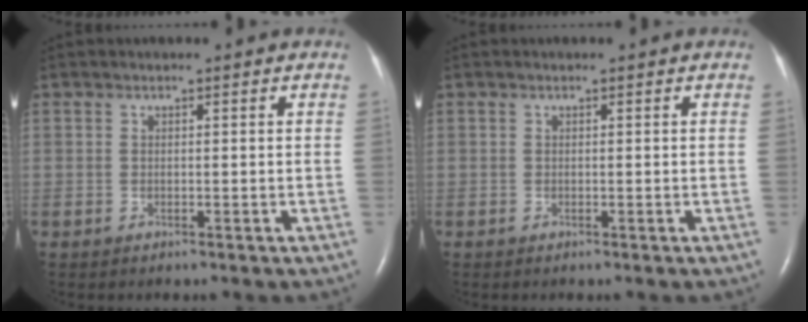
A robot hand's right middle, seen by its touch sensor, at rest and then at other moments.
{"total": 0.0}